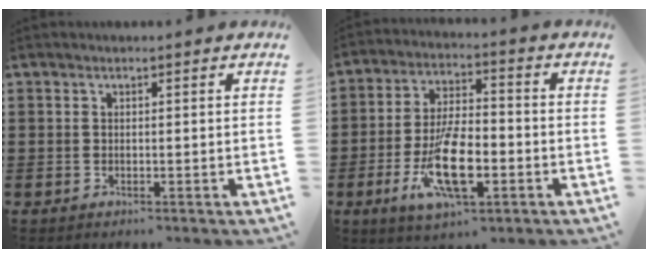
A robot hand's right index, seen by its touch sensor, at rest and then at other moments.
{"total": 11.9, "force": [-4.1, 4.4, 10.2], "torque": [-0.214, -0.009, -0.070]}